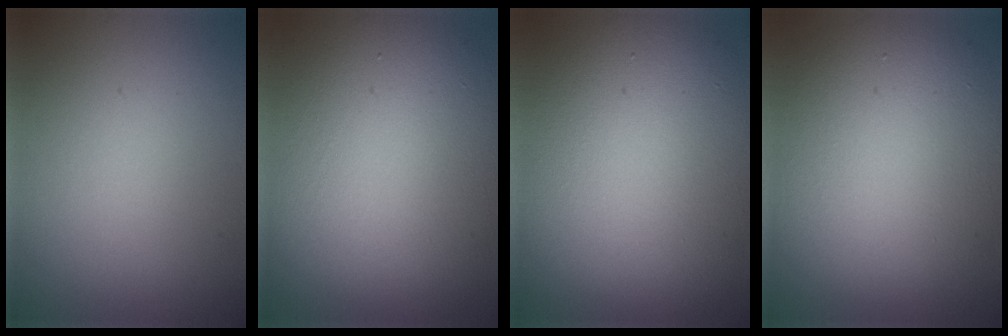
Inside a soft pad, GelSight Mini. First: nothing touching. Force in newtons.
{"total": 14.1, "press": 14.1, "slide": 0.2}
{"total": 14.7, "press": 14.6, "slide": 0.9}
{"total": 11.9, "press": 11.9, "slide": 0.7}